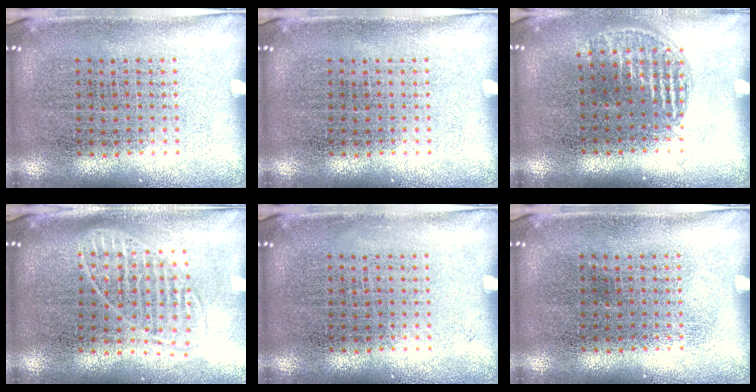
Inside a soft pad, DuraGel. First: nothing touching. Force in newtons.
{"total": 0.0}
{"total": 1.2, "press": 1.1, "slide": 0.5}
{"total": 1.8, "press": 1.4, "slide": 1.0}
{"total": 0.0}
{"total": 0.0}